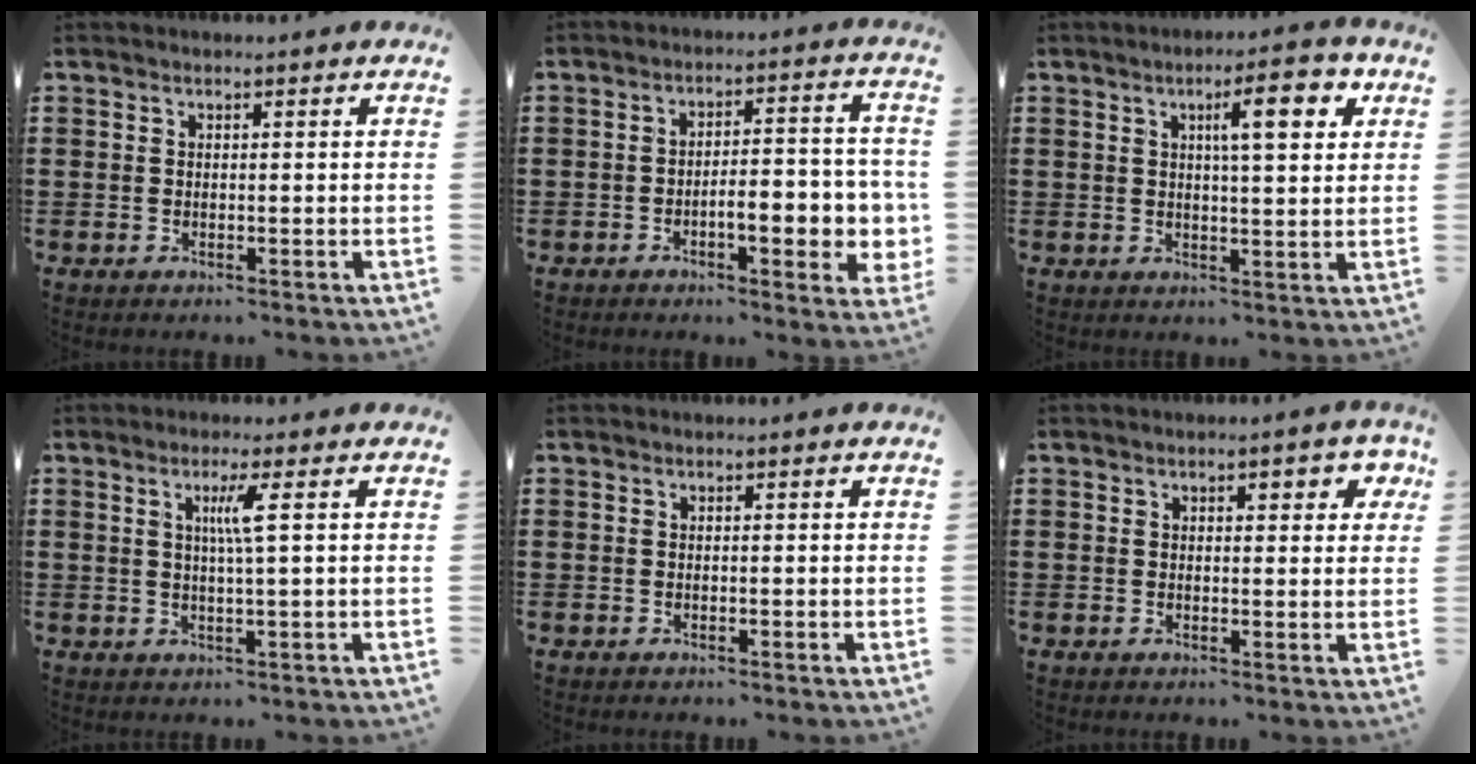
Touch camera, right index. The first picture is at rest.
{"total": 7.5, "force": [-2.3, 2.8, 6.6], "torque": [-0.087, -0.003, -0.042]}
{"total": 7.7, "force": [3.1, 1.9, 6.8], "torque": [-0.099, -0.005, 0.041]}
{"total": 3.3, "force": [0.7, -0.6, 3.2], "torque": [-0.062, -0.004, 0.007]}
{"total": 0.0}
{"total": 2.6, "force": [1.1, 1.1, 2.0], "torque": [-0.020, -0.001, 0.010]}